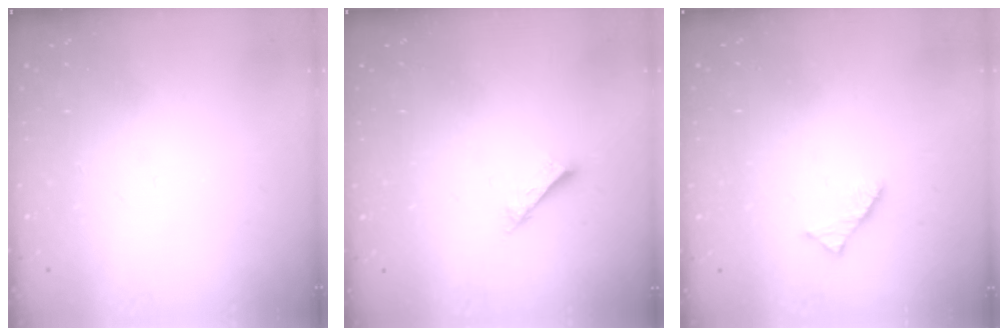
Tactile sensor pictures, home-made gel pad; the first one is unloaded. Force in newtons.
{"total": 2.6, "press": 2.6, "slide": 0.1}
{"total": 2.9, "press": 2.9, "slide": 0.4}